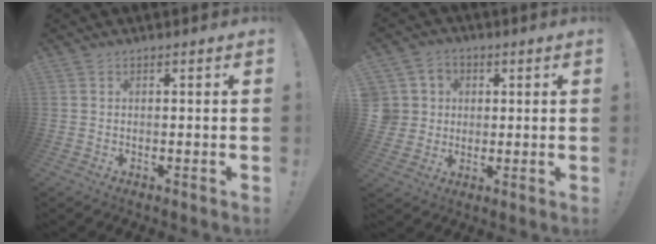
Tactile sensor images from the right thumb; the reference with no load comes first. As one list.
[{"total": 7.5, "force": [1.2, 7.2, 1.7], "torque": [-0.030, 0.000, 0.027]}]